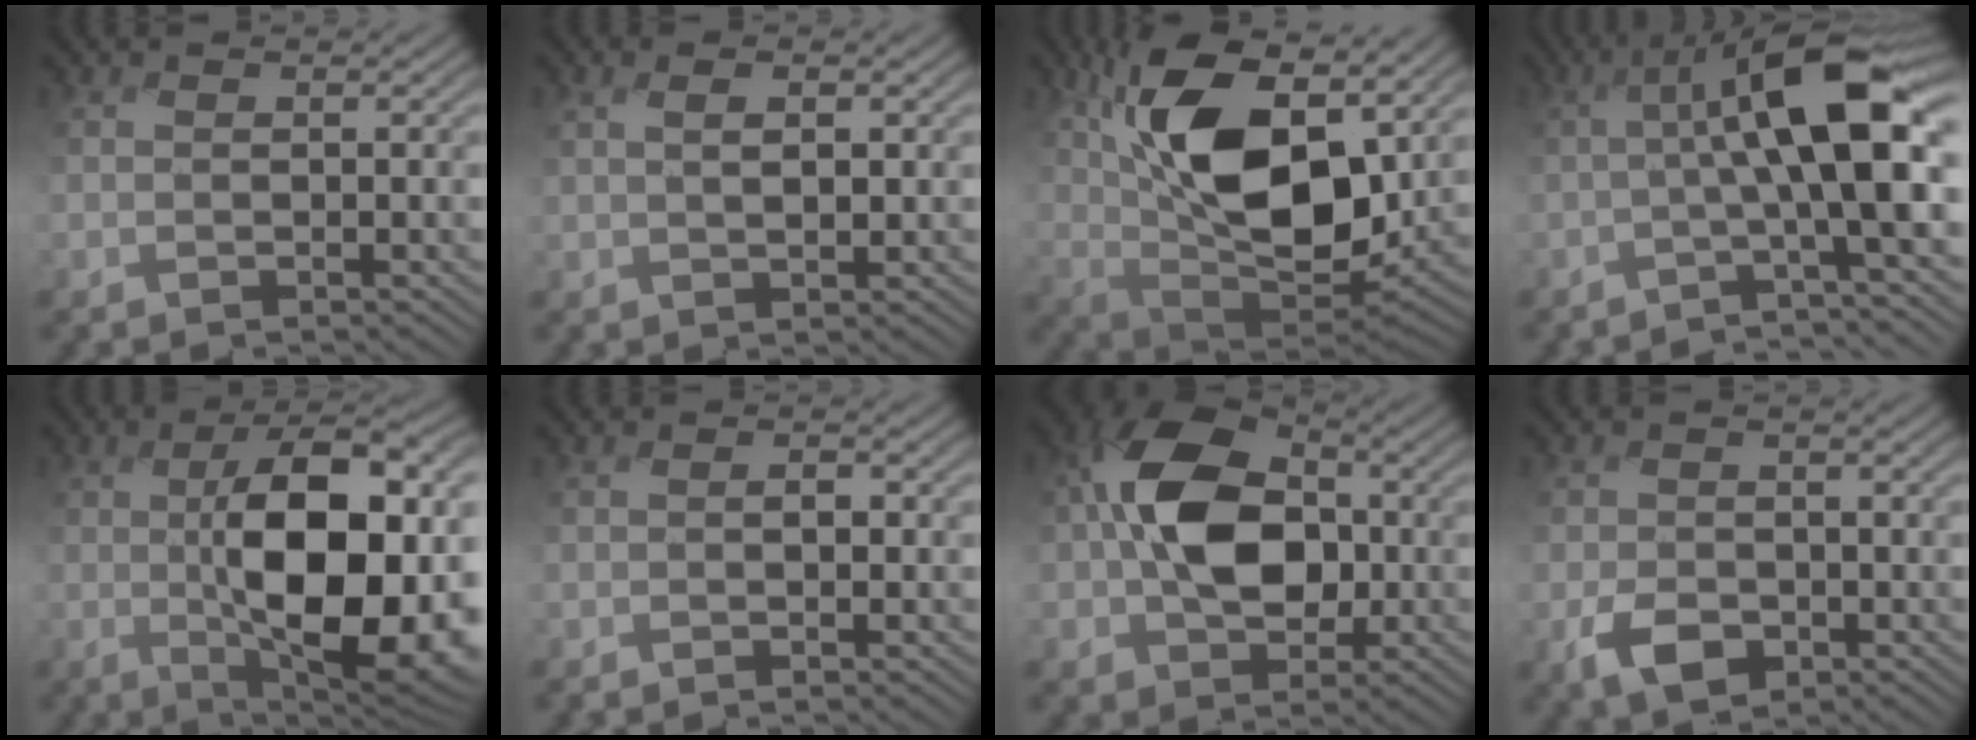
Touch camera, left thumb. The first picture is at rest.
{"total": 2.5, "force": [0.7, 0.8, 2.2], "torque": [-0.039, -0.004, 0.014]}
{"total": 15.6, "force": [5.2, 7.7, 12.6], "torque": [-0.253, 0.001, 0.091]}
{"total": 9.3, "force": [0.2, 1.3, 9.2], "torque": [-0.130, 0.022, -0.012]}
{"total": 15.3, "force": [-0.6, 6.8, 13.7], "torque": [-0.213, -0.006, -0.005]}
{"total": 1.1, "force": [-0.5, 0.4, 0.8], "torque": [-0.011, 0.000, -0.012]}
{"total": 12.6, "force": [-0.2, 8.8, 9.0], "torque": [-0.176, 0.015, -0.016]}
{"total": 4.0, "force": [-2.2, 2.7, 2.0], "torque": [-0.035, -0.012, -0.048]}